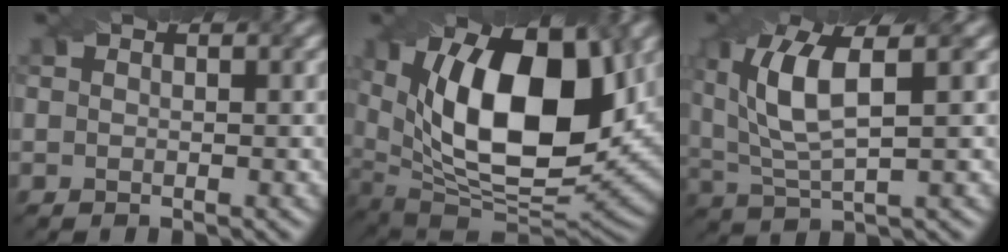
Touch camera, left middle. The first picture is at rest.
{"total": 16.4, "force": [3.9, 8.2, 13.6], "torque": [-0.204, 0.002, 0.071]}
{"total": 6.8, "force": [1.7, 2.3, 6.1], "torque": [-0.134, 0.010, 0.044]}